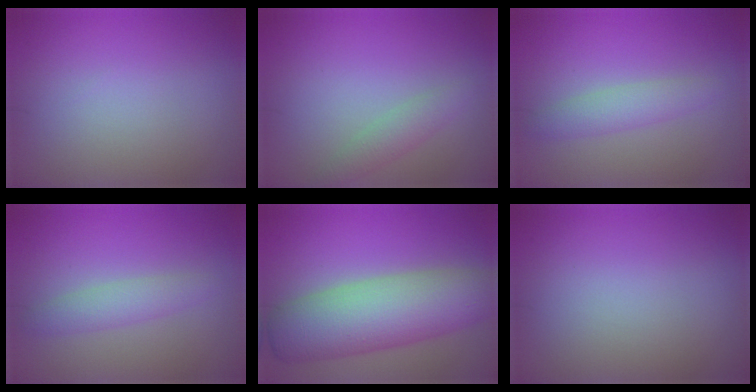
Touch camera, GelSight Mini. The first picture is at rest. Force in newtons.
{"total": 1.8, "press": 1.8, "slide": 0.1}
{"total": 2.1, "press": 2.1, "slide": 0.1}
{"total": 2.1, "press": 2.1, "slide": 0.1}
{"total": 8.9, "press": 8.9, "slide": 0.4}
{"total": 0.0}